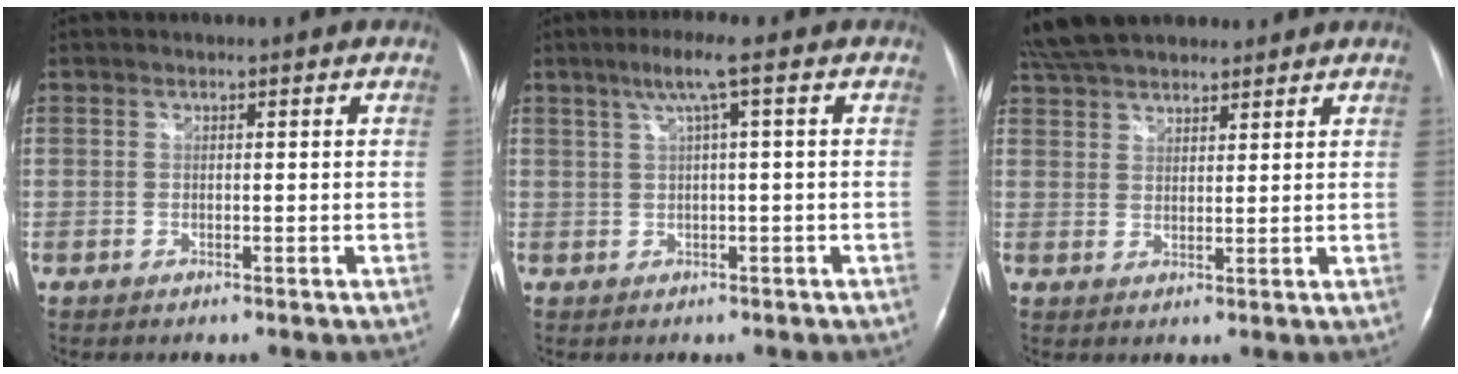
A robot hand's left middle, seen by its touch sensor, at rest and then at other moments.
{"total": 4.3, "force": [1.7, -0.7, 3.9], "torque": [-0.077, 0.014, 0.033]}
{"total": 12.4, "force": [10.6, 4.2, 4.8], "torque": [-0.090, 0.045, 0.184]}